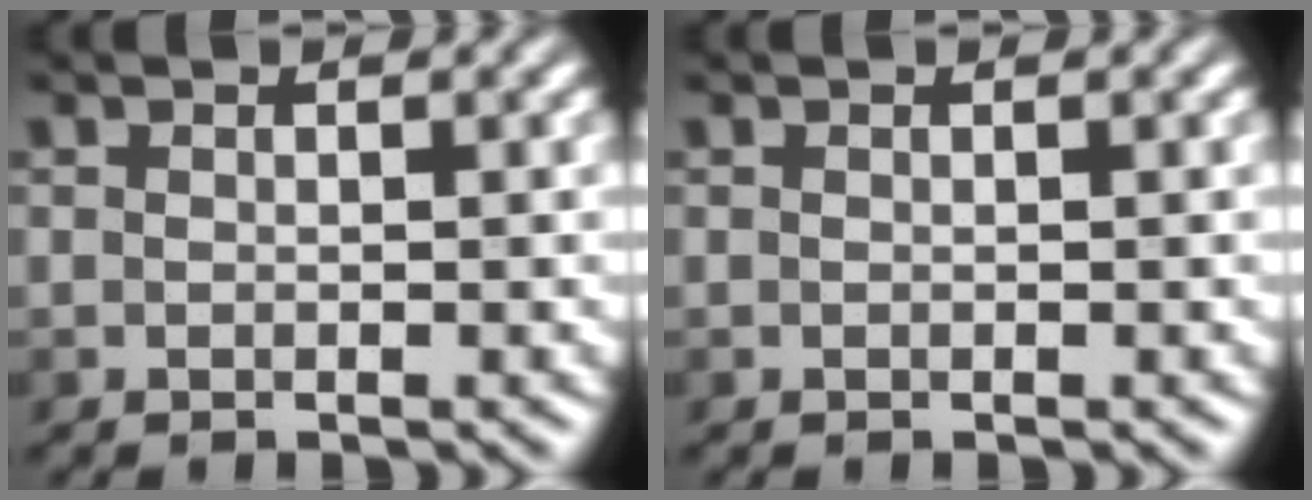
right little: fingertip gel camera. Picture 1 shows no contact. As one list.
[{"total": 0.0}]